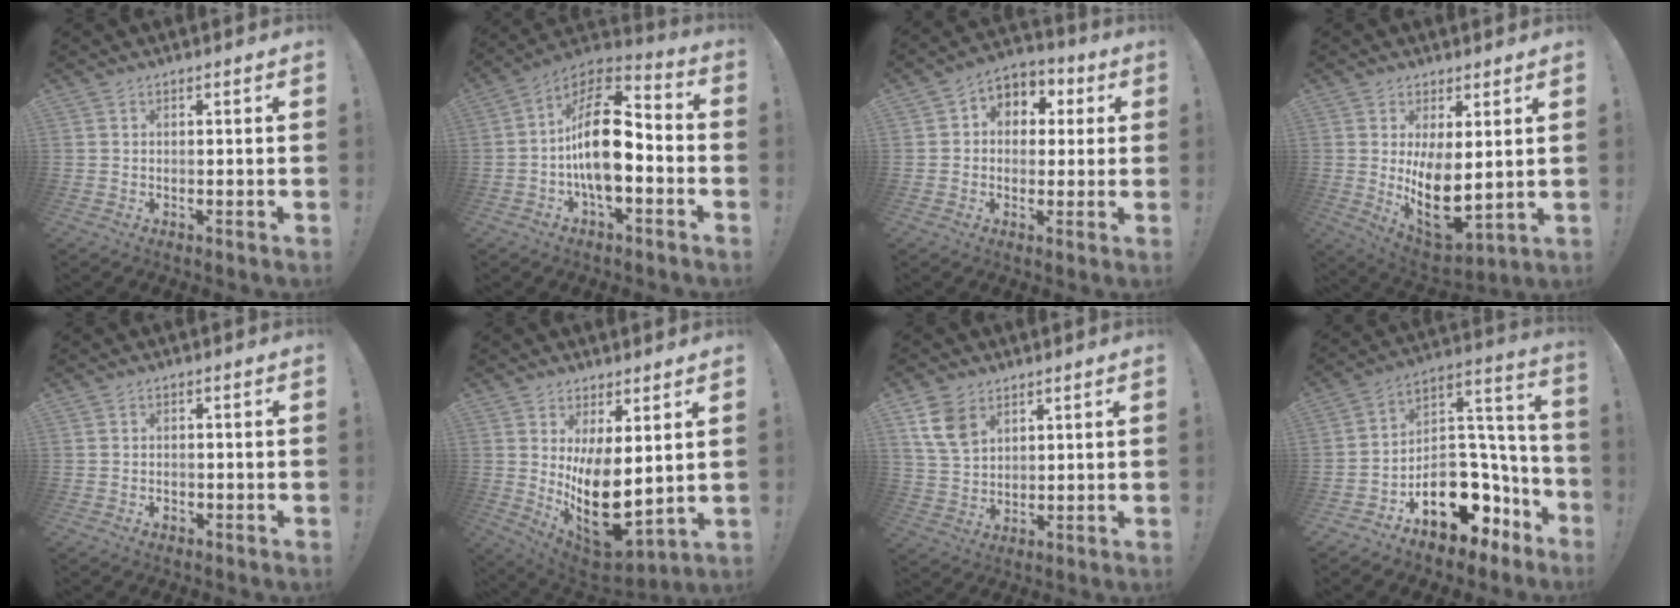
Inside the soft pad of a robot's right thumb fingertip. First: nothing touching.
{"total": 18.2, "force": [-1.5, 9.0, 15.7], "torque": [-0.273, 0.016, -0.025]}
{"total": 6.8, "force": [0.1, 6.4, 2.3], "torque": [-0.026, 0.006, 0.006]}
{"total": 13.2, "force": [1.6, 6.5, 11.4], "torque": [-0.176, -0.044, 0.040]}
{"total": 1.1, "force": [-0.9, 0.5, 0.3], "torque": [-0.009, 0.002, -0.015]}
{"total": 16.3, "force": [1.5, 8.2, 14.0], "torque": [-0.209, -0.041, 0.044]}
{"total": 9.4, "force": [5.1, 6.2, 4.9], "torque": [-0.090, -0.016, 0.101]}
{"total": 17.8, "force": [-8.0, 12.1, 10.3], "torque": [-0.119, 0.044, -0.108]}